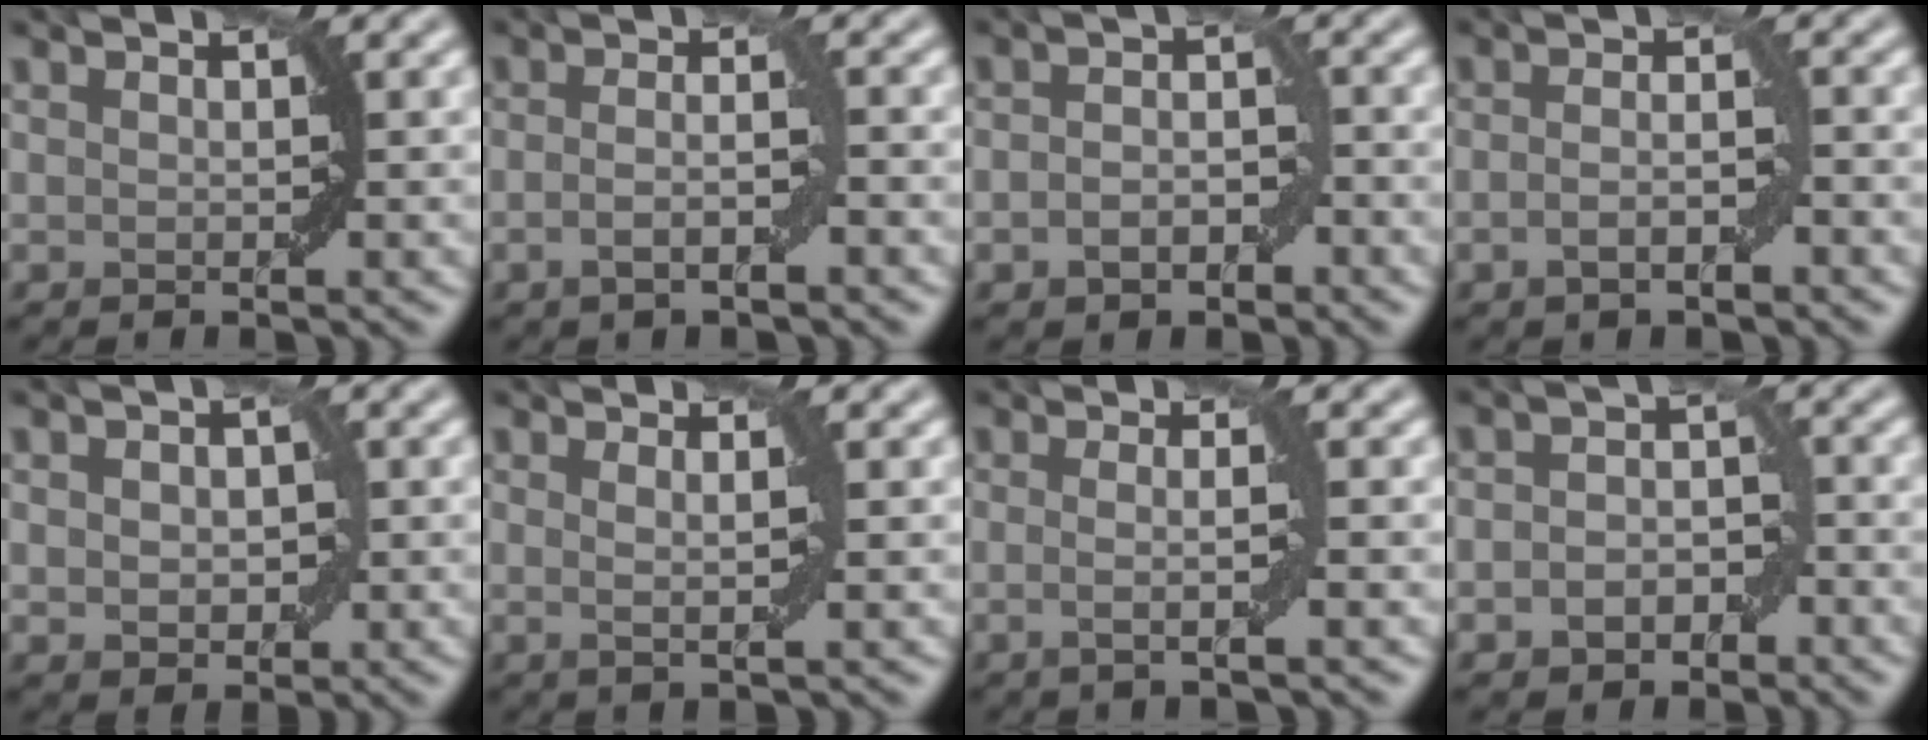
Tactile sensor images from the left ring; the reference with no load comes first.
{"total": 2.6, "force": [-0.8, 0.5, 2.4], "torque": [-0.040, 0.001, -0.016]}
{"total": 2.9, "force": [-1.0, 1.8, 2.0], "torque": [-0.029, 0.001, -0.021]}
{"total": 2.4, "force": [-1.0, 0.7, 2.1], "torque": [-0.040, 0.000, -0.018]}
{"total": 2.8, "force": [0.0, 1.9, 2.0], "torque": [-0.030, 0.001, 0.001]}
{"total": 2.0, "force": [0.4, 0.4, 1.9], "torque": [-0.028, -0.003, 0.002]}
{"total": 3.1, "force": [-0.2, 0.8, 3.0], "torque": [-0.033, -0.003, -0.016]}
{"total": 3.5, "force": [-1.3, 2.4, 2.2], "torque": [-0.027, 0.001, -0.026]}